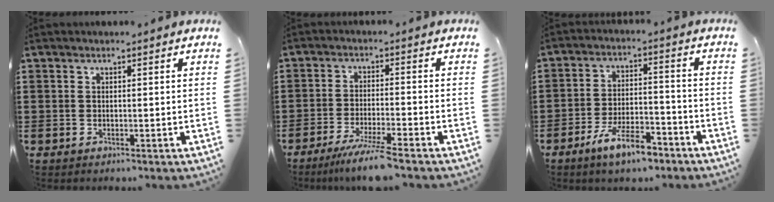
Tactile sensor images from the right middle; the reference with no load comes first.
{"total": 5.4, "force": [-4.4, -0.2, 3.0], "torque": [-0.060, -0.018, -0.082]}
{"total": 8.2, "force": [-5.9, 2.3, 5.2], "torque": [-0.105, 0.005, -0.110]}